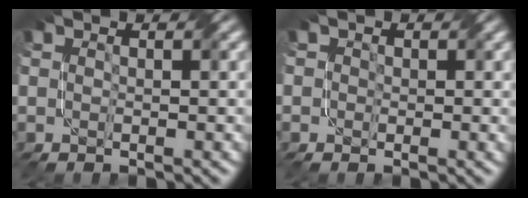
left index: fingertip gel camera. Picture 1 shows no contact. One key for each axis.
{"total": 1.4, "fx": 0.4, "fy": 1.2, "fz": 0.5, "tx": -0.009, "ty": -0.001, "tz": -0.001}